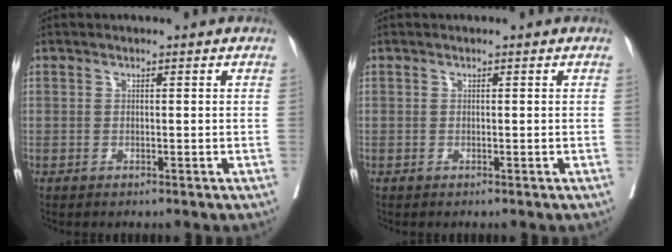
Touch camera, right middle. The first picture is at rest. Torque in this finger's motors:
{"motor_torque": [0.41, -1.21, 0.00, -0.02]}